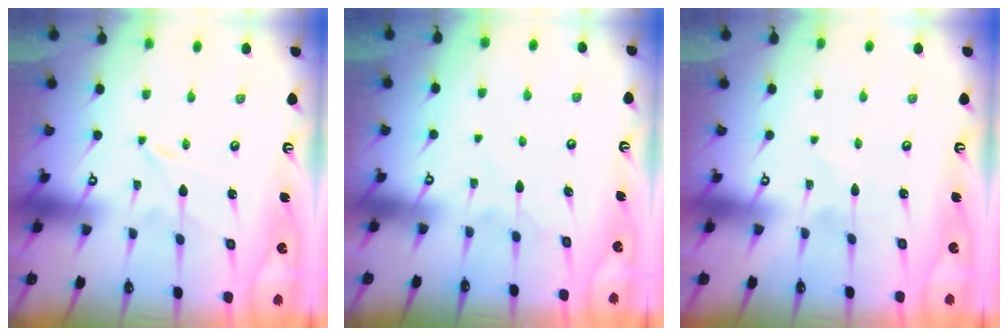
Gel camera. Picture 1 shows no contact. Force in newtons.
{"total": 5.6, "press": 5.5, "slide": 0.7}
{"total": 2.4, "press": 2.4, "slide": 0.3}